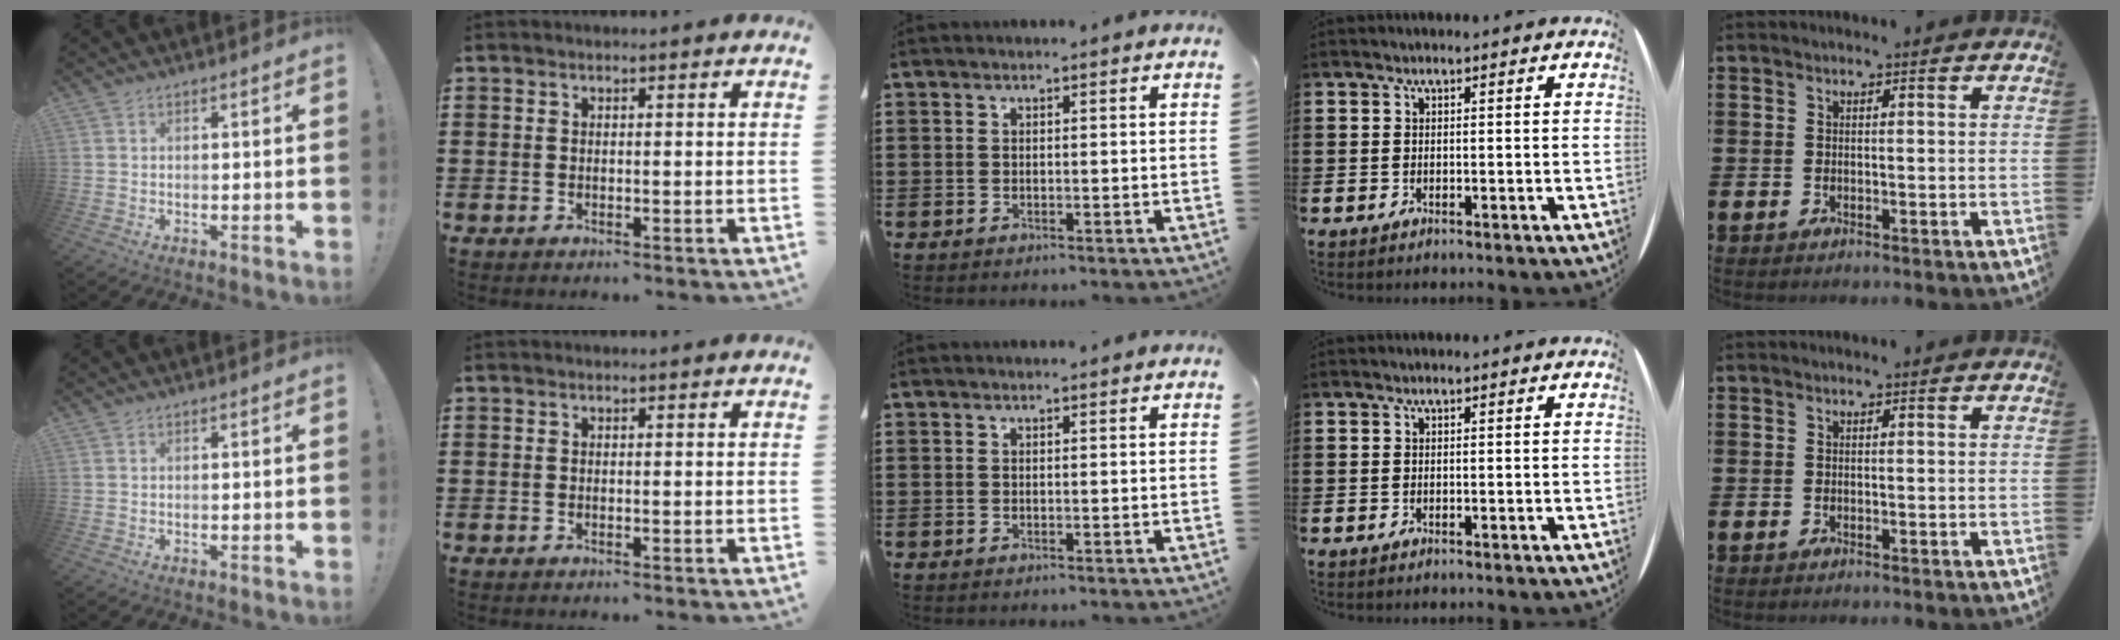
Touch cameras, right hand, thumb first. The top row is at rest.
{}